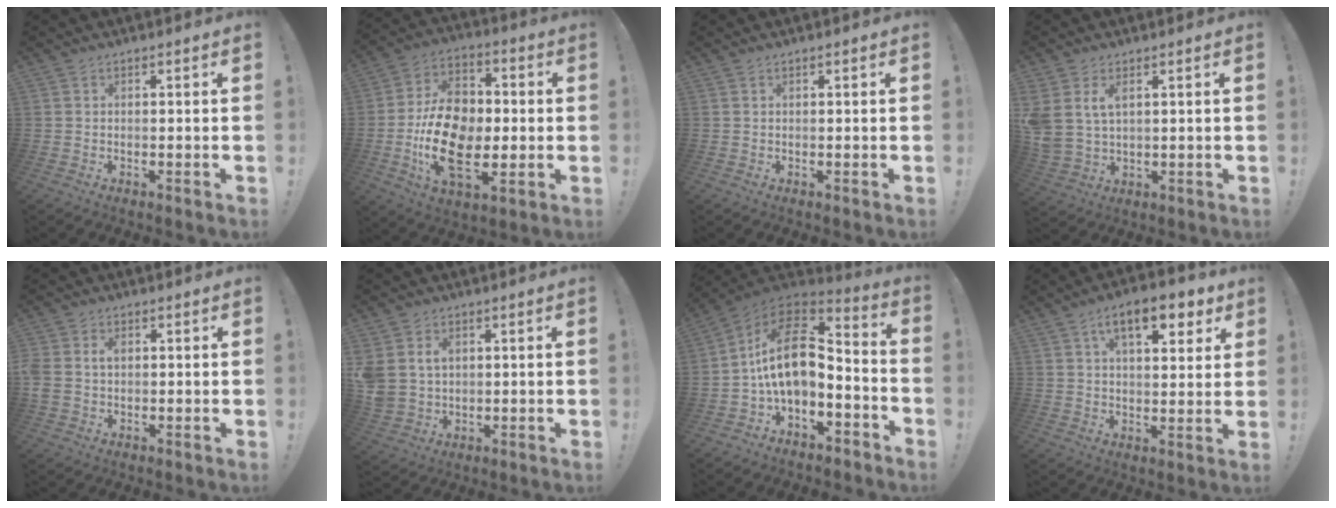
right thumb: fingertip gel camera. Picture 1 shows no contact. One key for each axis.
{"total": 20.7, "fx": -3.3, "fy": 13.5, "fz": 15.4, "tx": -0.273, "ty": 0.009, "tz": -0.054}
{"total": 0.0}
{"total": 6.3, "fx": 3.1, "fy": 3.7, "fz": 4.1, "tx": -0.094, "ty": -0.010, "tz": 0.058}
{"total": 3.4, "fx": 0.4, "fy": 2.6, "fz": 2.1, "tx": -0.052, "ty": 0.005, "tz": 0.006}
{"total": 6.4, "fx": 2.1, "fy": 5.3, "fz": 3.1, "tx": -0.055, "ty": -0.005, "tz": 0.041}
{"total": 17.3, "fx": 2.3, "fy": 10.8, "fz": 13.4, "tx": -0.235, "ty": -0.002, "tz": 0.047}
{"total": 12.5, "fx": 6.3, "fy": 5.2, "fz": 9.5, "tx": -0.133, "ty": -0.019, "tz": 0.102}